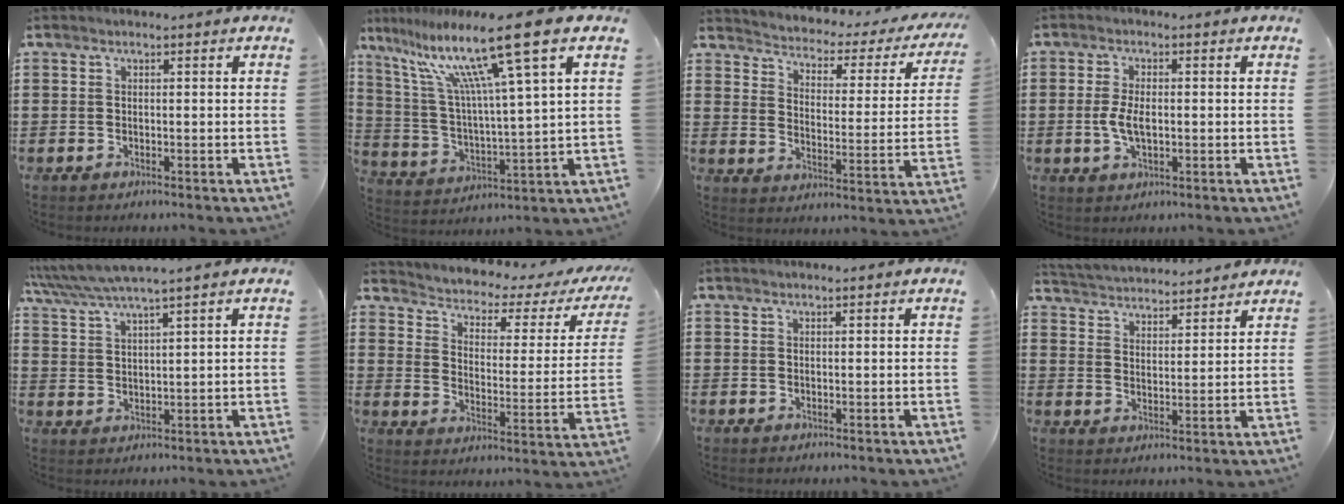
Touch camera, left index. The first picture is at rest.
{"total": 15.1, "force": [9.4, 0.4, 11.8], "torque": [-0.236, -0.042, 0.145]}
{"total": 1.7, "force": [1.5, 0.6, 0.5], "torque": [-0.026, -0.021, 0.013]}
{"total": 4.5, "force": [-0.4, 2.0, 4.0], "torque": [-0.094, -0.003, -0.014]}
{"total": 4.2, "force": [3.6, -0.2, 2.1], "torque": [-0.052, -0.015, 0.062]}
{"total": 2.1, "force": [1.5, 0.9, 1.1], "torque": [-0.036, -0.022, 0.014]}
{"total": 0.0}
{"total": 3.5, "force": [3.5, 0.2, -0.2], "torque": [-0.014, -0.023, 0.059]}